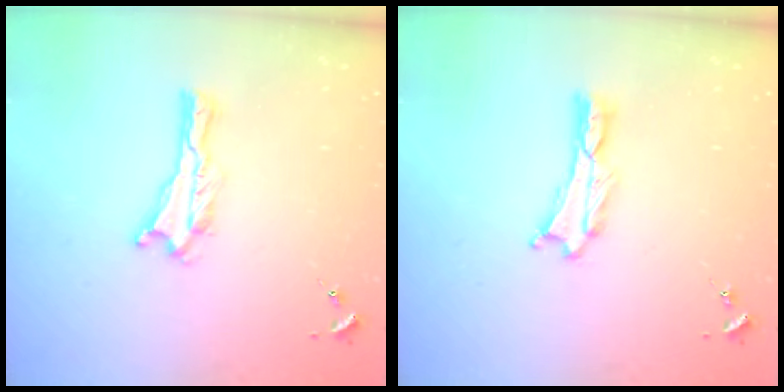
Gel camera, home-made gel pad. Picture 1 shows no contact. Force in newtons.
{"total": 0.0}